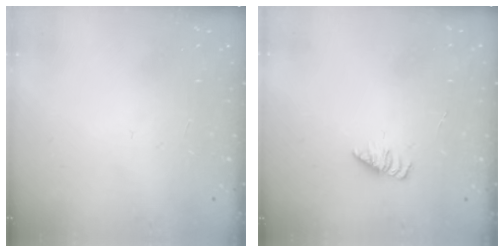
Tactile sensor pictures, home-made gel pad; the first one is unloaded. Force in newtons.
{"total": 1.3, "press": 1.3, "slide": 0.2}